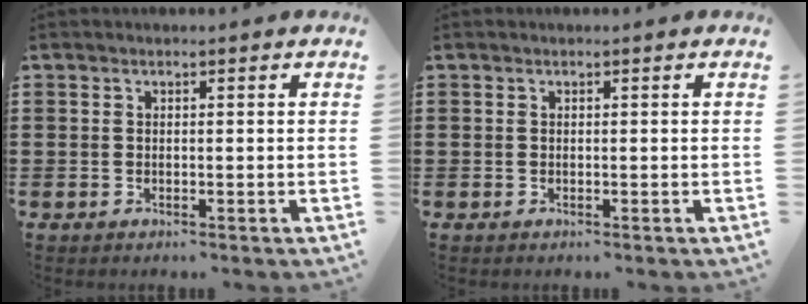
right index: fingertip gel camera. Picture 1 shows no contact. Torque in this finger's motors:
{"motor_torque": [0.00, 0.00, 0.00, 0.00]}